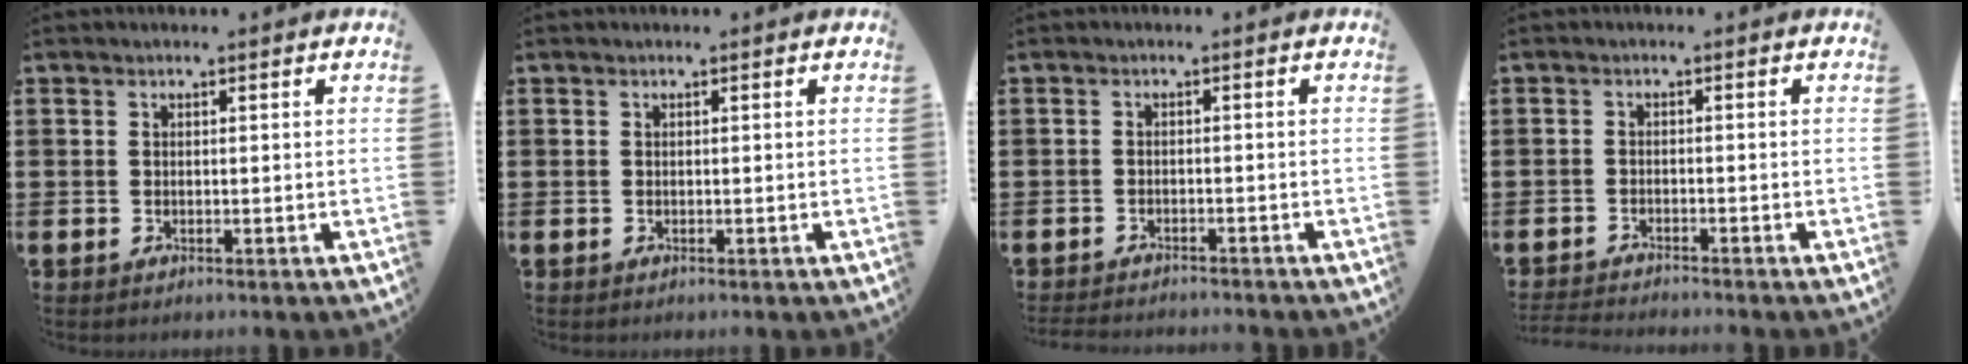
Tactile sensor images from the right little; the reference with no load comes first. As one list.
[{"total": 0.0}, {"total": 1.3, "force": [-1.3, -0.1, 0.1], "torque": [-0.004, 0.002, -0.027]}, {"total": 1.5, "force": [-1.5, -0.2, 0.1], "torque": [-0.003, 0.001, -0.031]}]